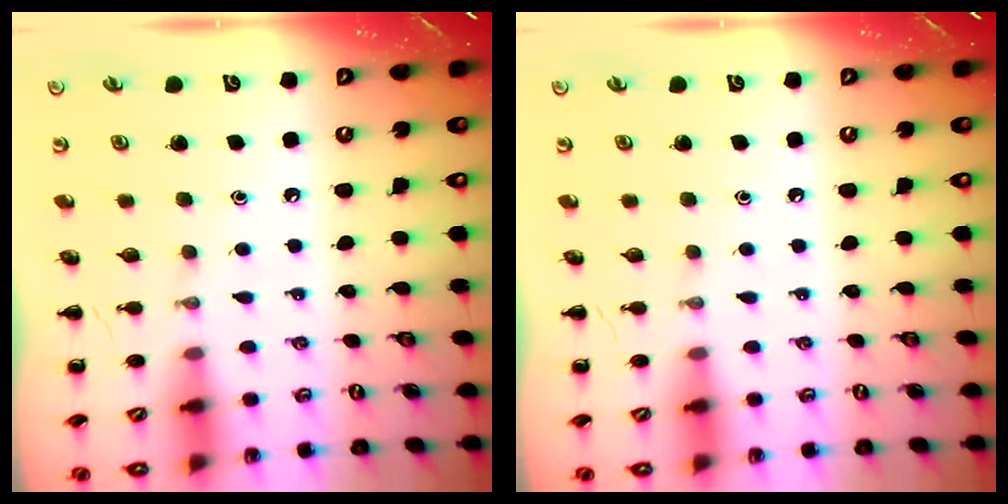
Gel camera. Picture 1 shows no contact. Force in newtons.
{"total": 0.0}